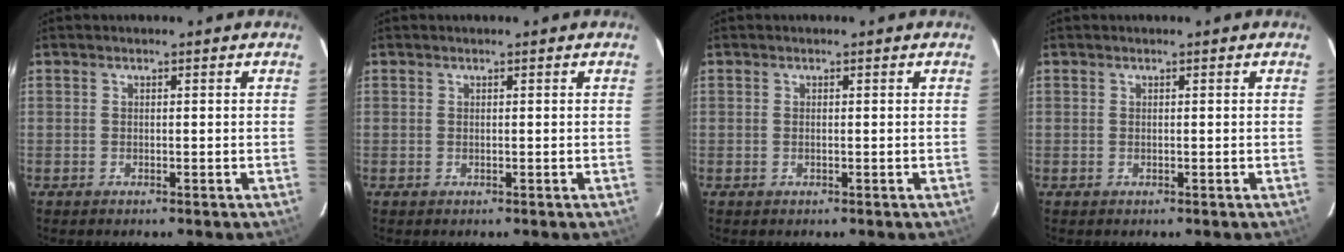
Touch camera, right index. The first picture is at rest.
{"total": 0.0}
{"total": 0.0}
{"total": 0.0}